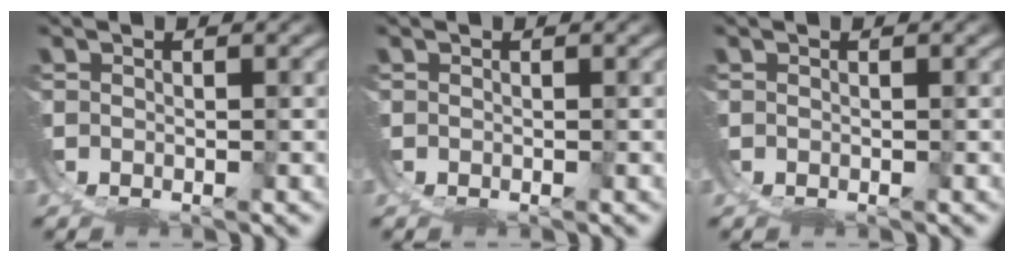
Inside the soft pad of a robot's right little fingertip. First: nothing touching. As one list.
[{"total": 0.0}, {"total": 0.0}]